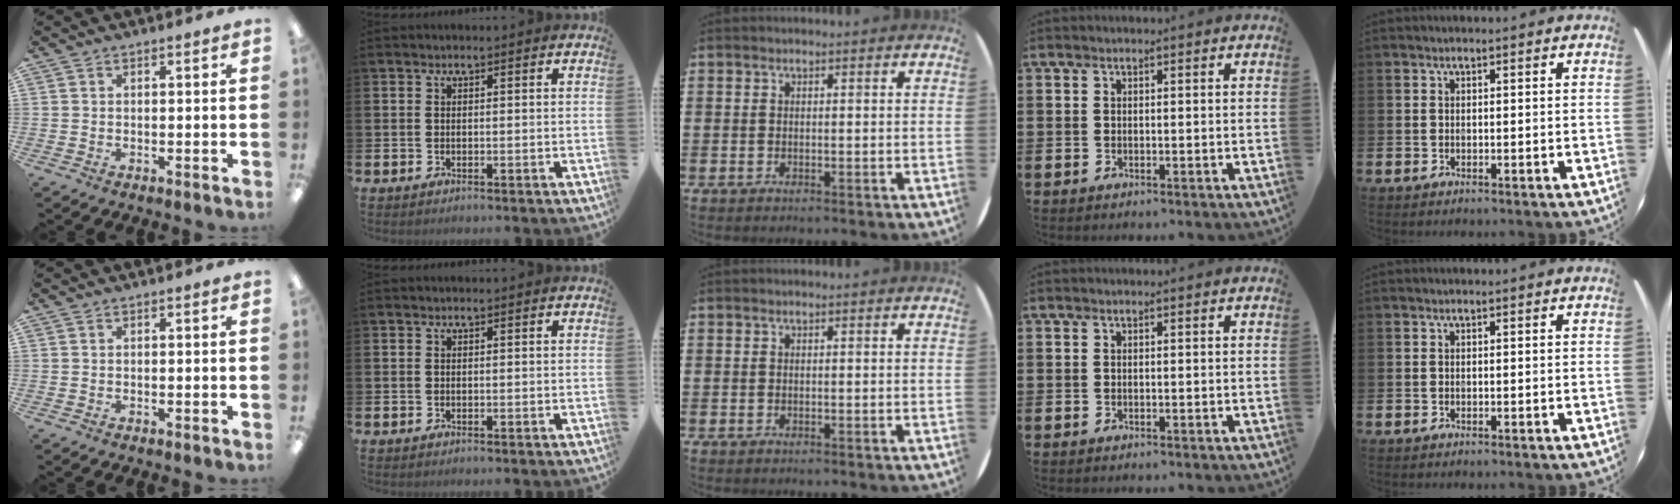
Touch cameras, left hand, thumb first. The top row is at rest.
{}